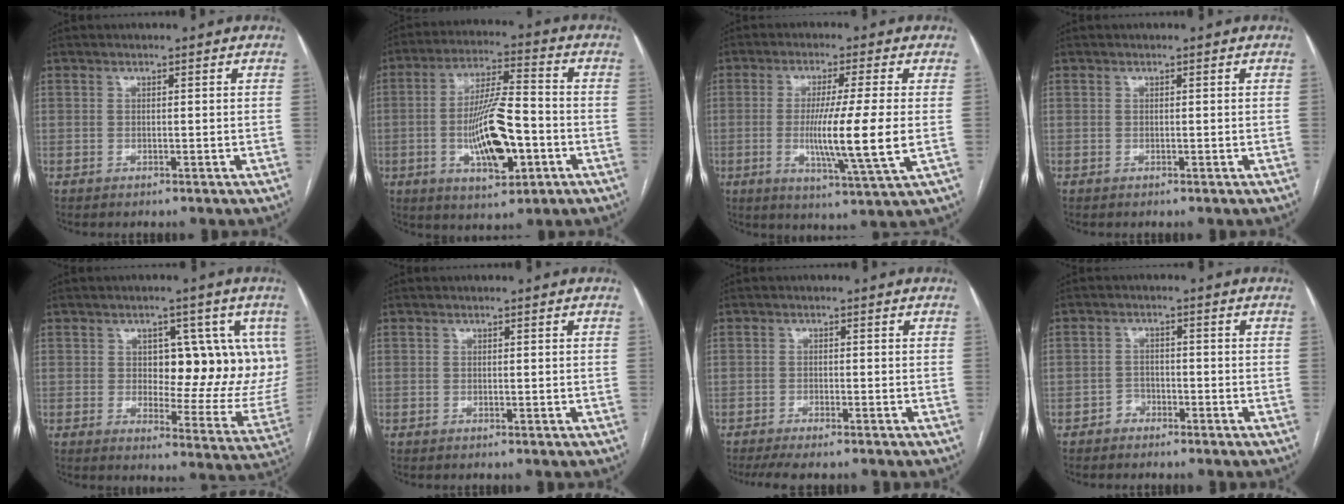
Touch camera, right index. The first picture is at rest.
{"total": 13.2, "force": [-3.3, 3.4, 12.3], "torque": [-0.229, 0.000, -0.052]}
{"total": 11.5, "force": [-1.1, -1.1, 11.4], "torque": [-0.206, -0.031, -0.023]}
{"total": 0.0}
{"total": 13.3, "force": [2.9, 6.6, 11.2], "torque": [-0.129, 0.006, 0.046]}
{"total": 0.0}
{"total": 4.9, "force": [-4.1, 0.8, 2.7], "torque": [-0.038, -0.009, -0.064]}
{"total": 1.9, "force": [-1.5, 1.3, 0.2], "torque": [-0.002, 0.007, -0.029]}